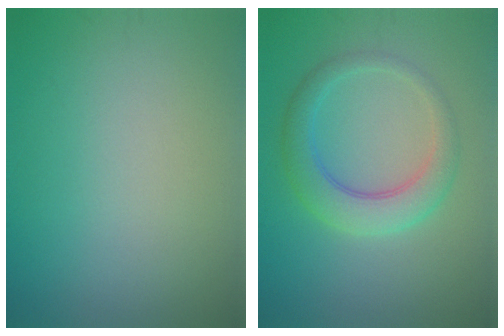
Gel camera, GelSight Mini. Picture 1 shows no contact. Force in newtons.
{"total": 4.1, "press": 4.1, "slide": 0.1}